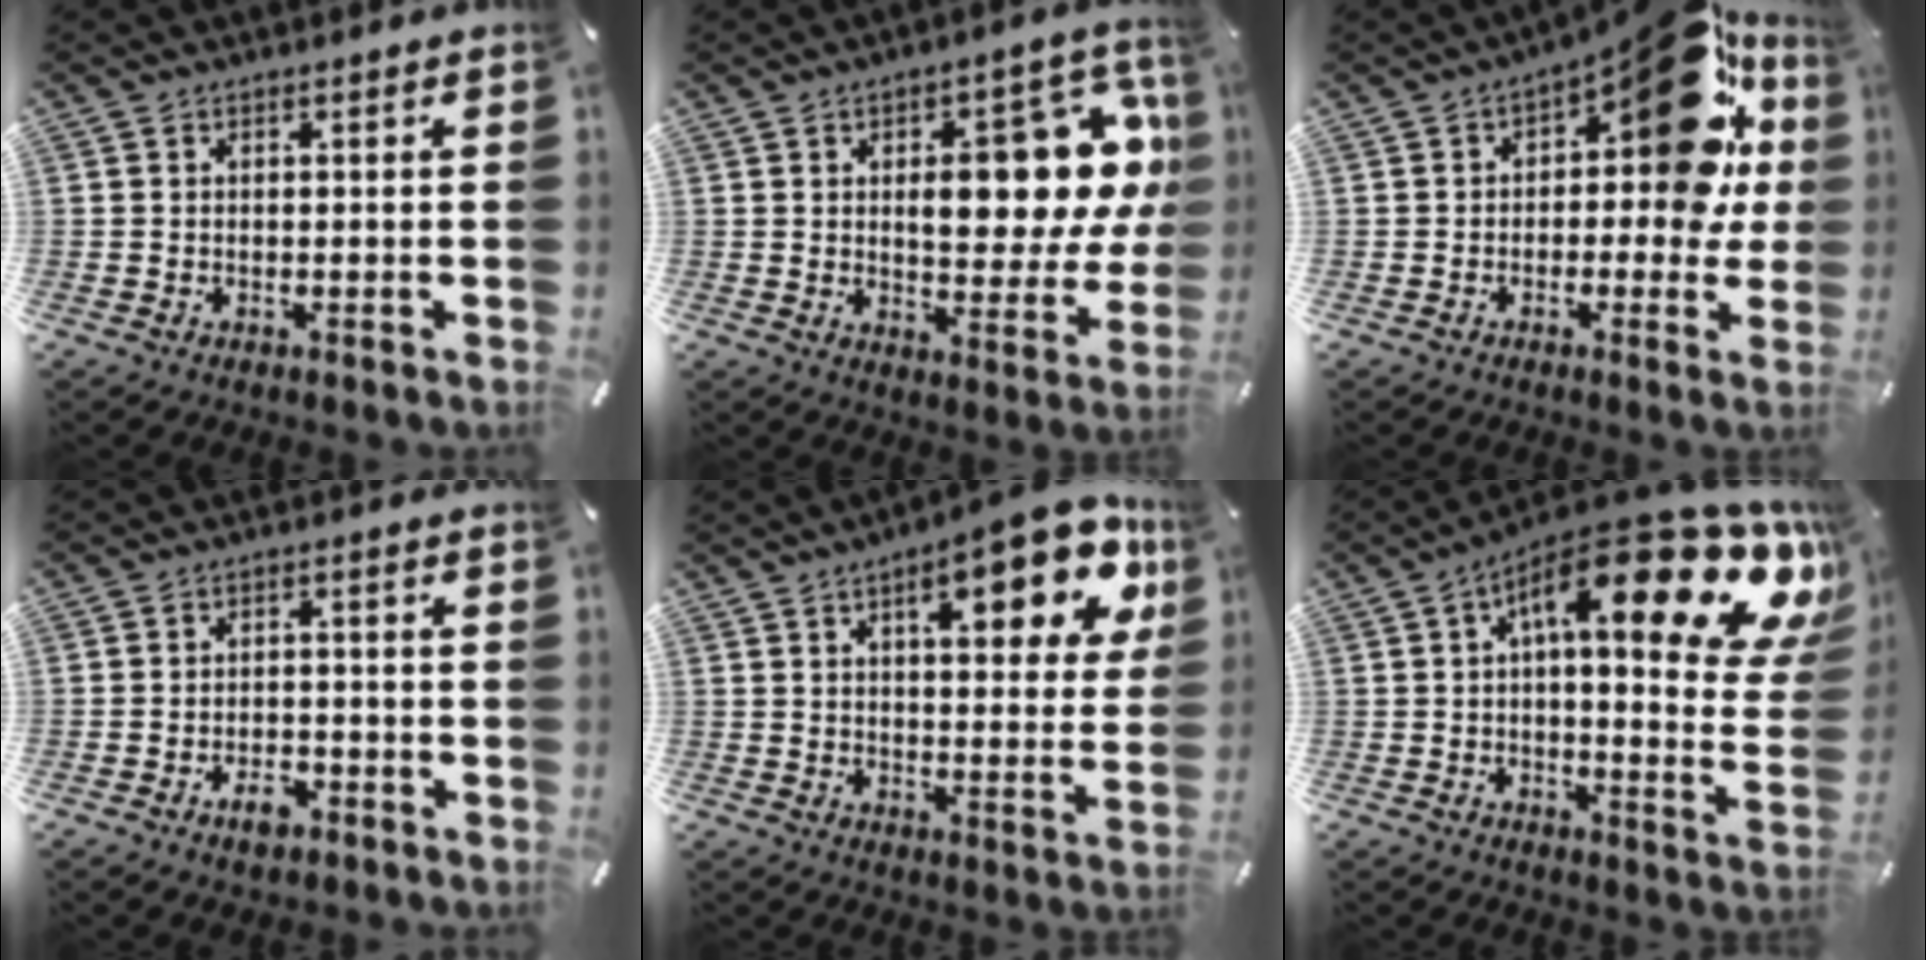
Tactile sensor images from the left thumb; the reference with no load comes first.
{"total": 17.8, "force": [4.9, 8.6, 14.9], "torque": [-0.184, -0.028, 0.075]}
{"total": 20.8, "force": [7.9, 10.2, 16.4], "torque": [-0.200, -0.055, 0.128]}
{"total": 4.1, "force": [-2.6, 2.1, 2.4], "torque": [-0.045, 0.009, -0.047]}
{"total": 16.8, "force": [8.3, 6.2, 13.2], "torque": [-0.175, -0.035, 0.127]}
{"total": 23.4, "force": [11.7, 7.6, 18.8], "torque": [-0.259, -0.088, 0.186]}